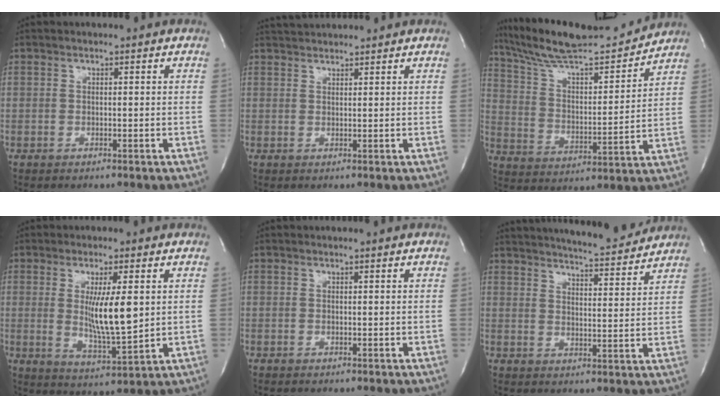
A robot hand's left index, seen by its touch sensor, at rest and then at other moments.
{"total": 4.9, "force": [4.7, 0.2, 1.2], "torque": [-0.023, 0.037, 0.077]}
{"total": 17.1, "force": [16.0, 1.0, 5.9], "torque": [-0.113, 0.001, 0.269]}
{"total": 8.7, "force": [1.2, 1.0, 8.5], "torque": [-0.155, -0.022, 0.029]}
{"total": 0.0}
{"total": 13.4, "force": [12.5, 1.0, 4.6], "torque": [-0.076, -0.008, 0.172]}